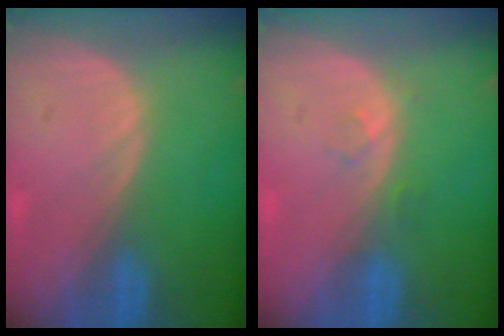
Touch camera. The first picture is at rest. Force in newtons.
{"total": 1.4, "press": 1.4, "slide": 0.1}